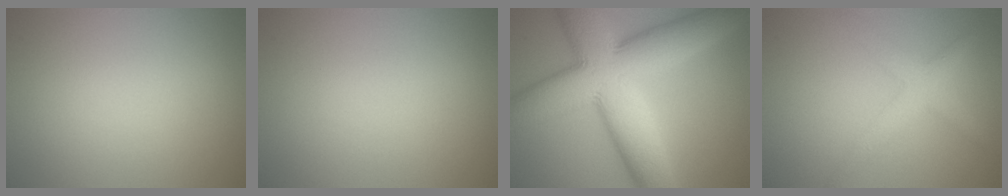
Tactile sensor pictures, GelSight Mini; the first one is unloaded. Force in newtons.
{"total": 0.0}
{"total": 13.1, "press": 13.1, "slide": 0.1}
{"total": 2.9, "press": 2.9, "slide": 0.1}